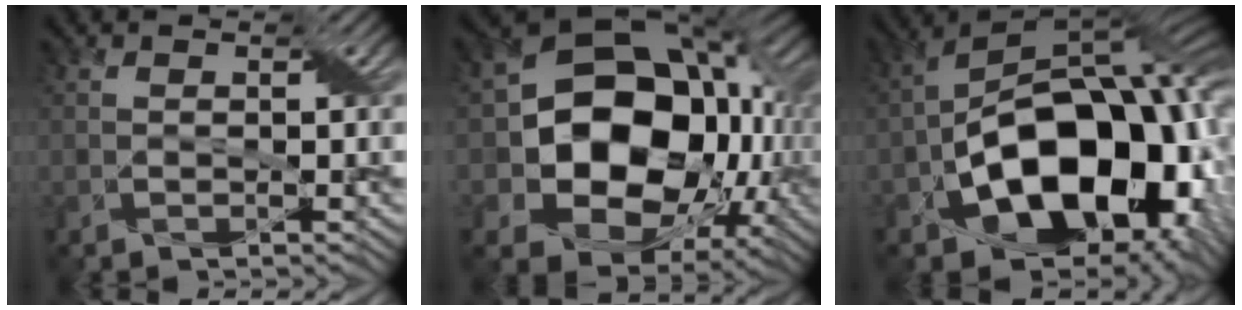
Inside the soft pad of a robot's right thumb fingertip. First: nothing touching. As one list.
[{"total": 16.7, "force": [-0.8, 12.9, 10.6], "torque": [-0.175, -0.042, 0.001]}, {"total": 18.6, "force": [-6.2, 11.2, 13.4], "torque": [-0.198, -0.024, -0.100]}]